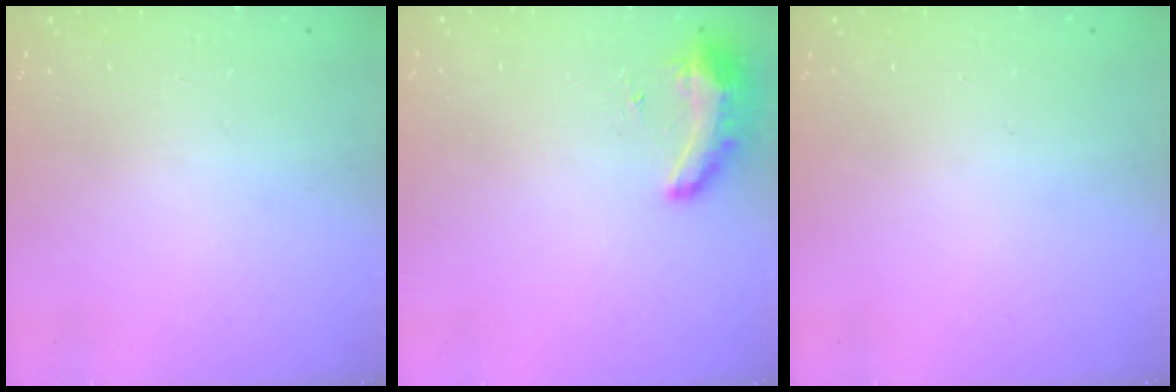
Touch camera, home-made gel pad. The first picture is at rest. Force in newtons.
{"total": 9.2, "press": 8.9, "slide": 2.4}
{"total": 0.0}